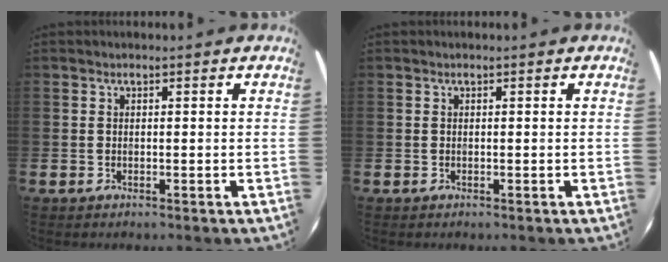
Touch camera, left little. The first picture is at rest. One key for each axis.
{"total": 0.0}